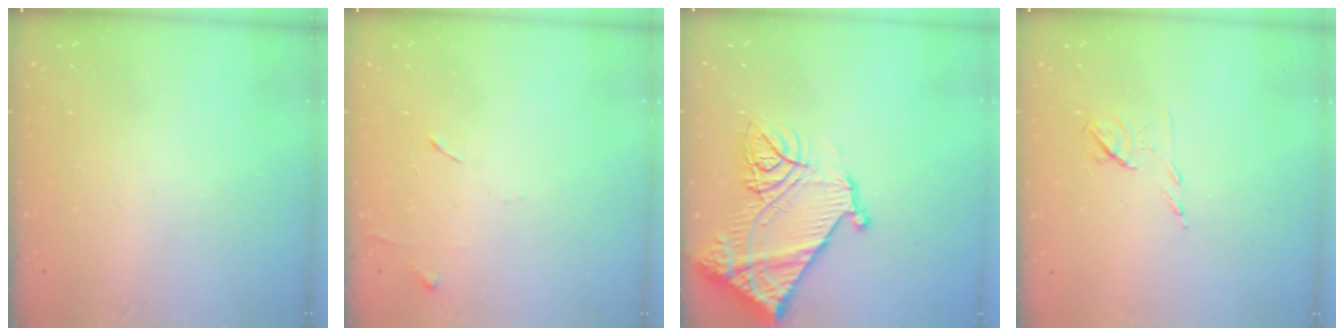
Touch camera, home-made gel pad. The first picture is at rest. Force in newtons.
{"total": 5.4, "press": 5.4, "slide": 0.7}
{"total": 19.9, "press": 19.8, "slide": 2.1}
{"total": 6.4, "press": 6.3, "slide": 0.9}